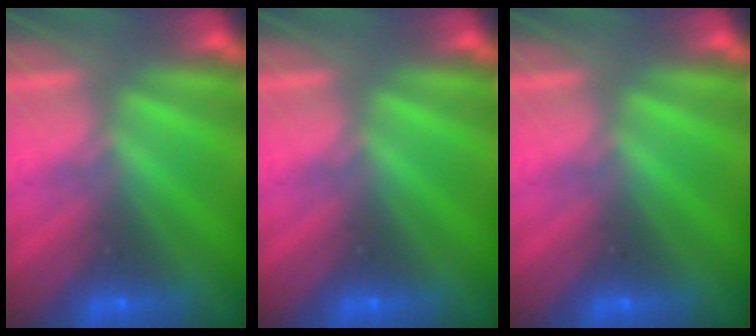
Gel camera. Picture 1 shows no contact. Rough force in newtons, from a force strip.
{"total": 0.0}
{"total": 0.0}